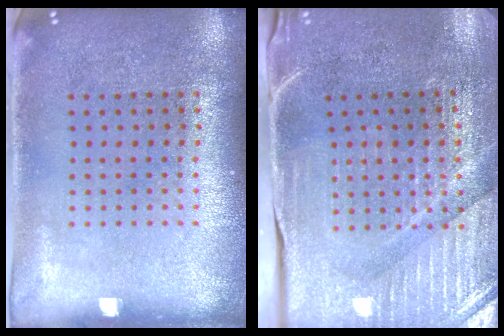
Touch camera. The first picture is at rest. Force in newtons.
{"total": 3.8, "press": 3.8, "slide": 0.7}